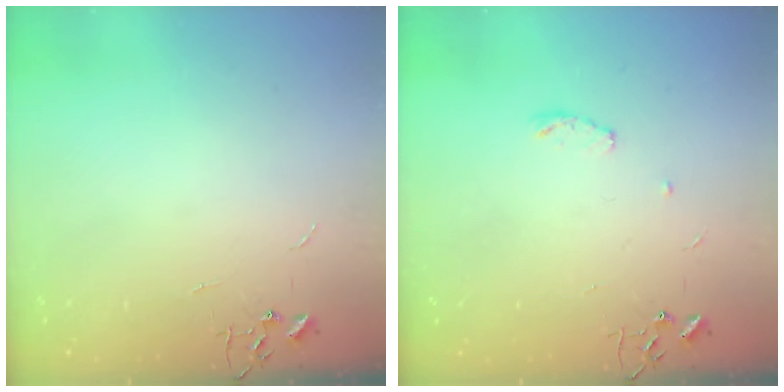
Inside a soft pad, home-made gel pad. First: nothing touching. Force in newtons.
{"total": 4.0, "press": 4.0, "slide": 0.6}